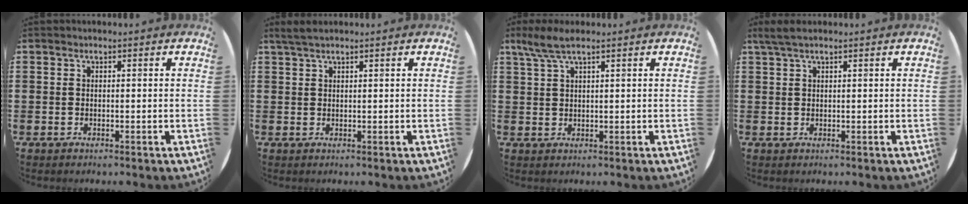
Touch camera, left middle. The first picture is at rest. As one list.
[{"total": 1.9, "force": [1.6, 0.3, 0.9], "torque": [-0.020, 0.004, 0.031]}, {"total": 3.6, "force": [2.4, 0.7, 2.7], "torque": [-0.057, 0.004, 0.043]}, {"total": 1.9, "force": [1.4, 0.2, 1.2], "torque": [-0.026, 0.003, 0.025]}]